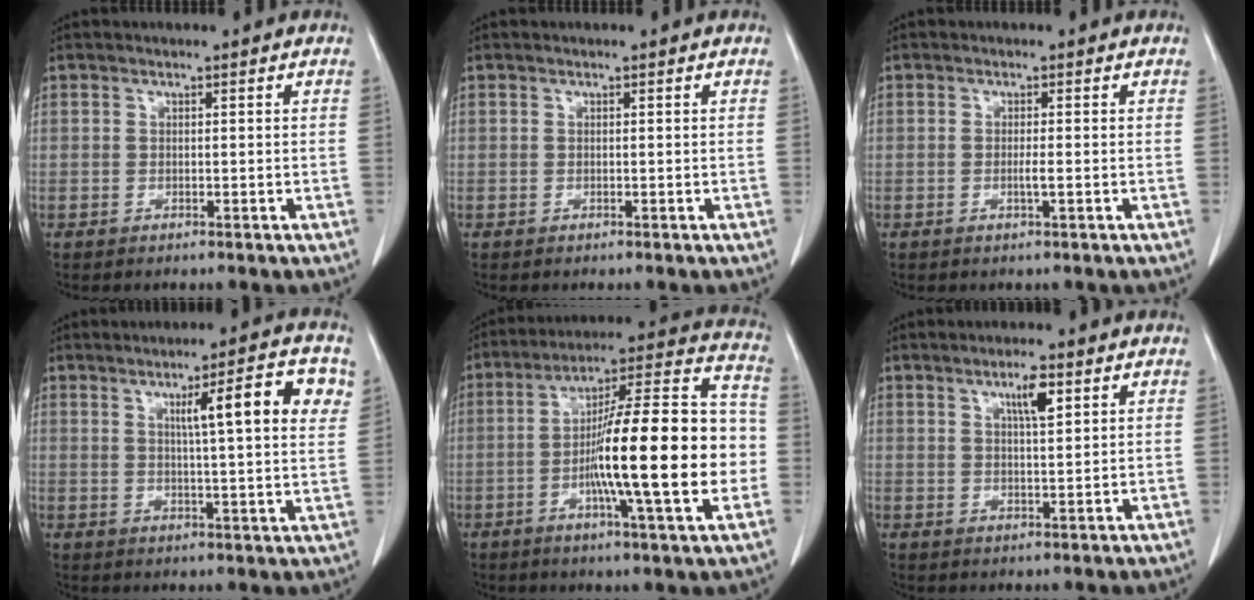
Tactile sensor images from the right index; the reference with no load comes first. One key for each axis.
{"total": 0.0}
{"total": 1.3, "fx": -0.3, "fy": -0.1, "fz": 1.2, "tx": -0.023, "ty": -0.003, "tz": -0.005}
{"total": 11.1, "fx": 4.2, "fy": 0.7, "fz": 10.3, "tx": -0.140, "ty": 0.010, "tz": 0.055}
{"total": 22.2, "fx": -3.5, "fy": 2.0, "fz": 21.8, "tx": -0.313, "ty": 0.015, "tz": -0.058}
{"total": 4.5, "fx": 2.3, "fy": 0.7, "fz": 3.8, "tx": -0.062, "ty": -0.002, "tz": 0.039}